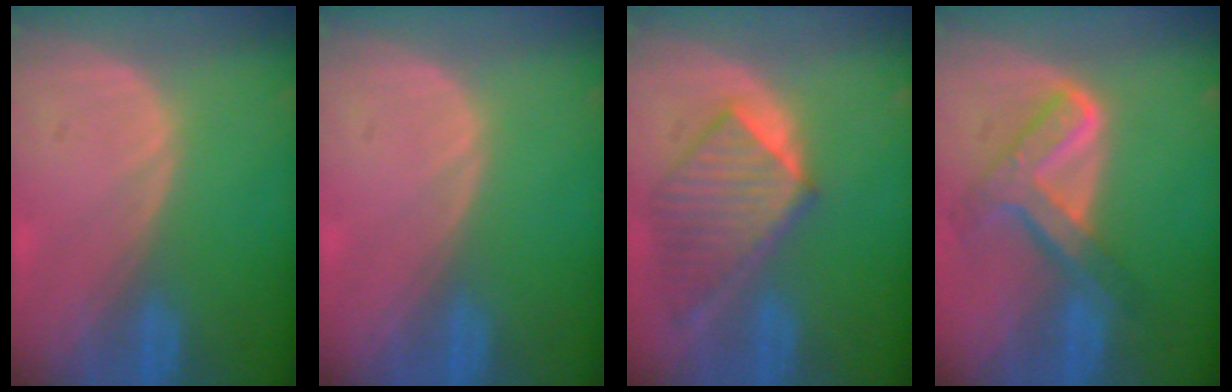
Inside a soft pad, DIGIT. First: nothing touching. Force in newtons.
{"total": 0.0}
{"total": 7.8, "press": 7.6, "slide": 1.8}
{"total": 7.7, "press": 6.5, "slide": 4.1}